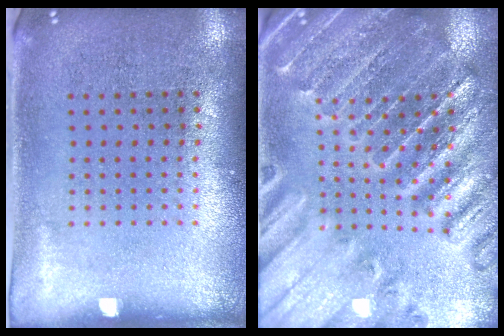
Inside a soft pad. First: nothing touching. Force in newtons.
{"total": 2.8, "press": 2.7, "slide": 0.3}